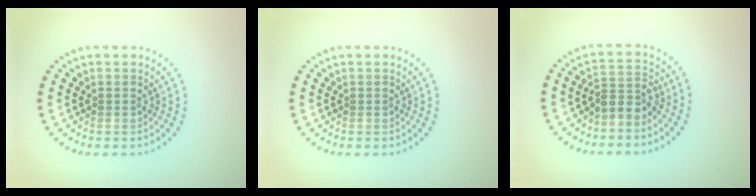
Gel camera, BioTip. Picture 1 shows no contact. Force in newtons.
{"total": 0.0}
{"total": 2.5, "press": 1.9, "slide": 1.6}